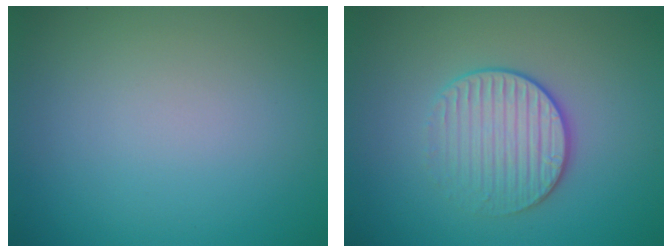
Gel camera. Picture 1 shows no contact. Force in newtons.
{"total": 3.2, "press": 2.9, "slide": 1.4}